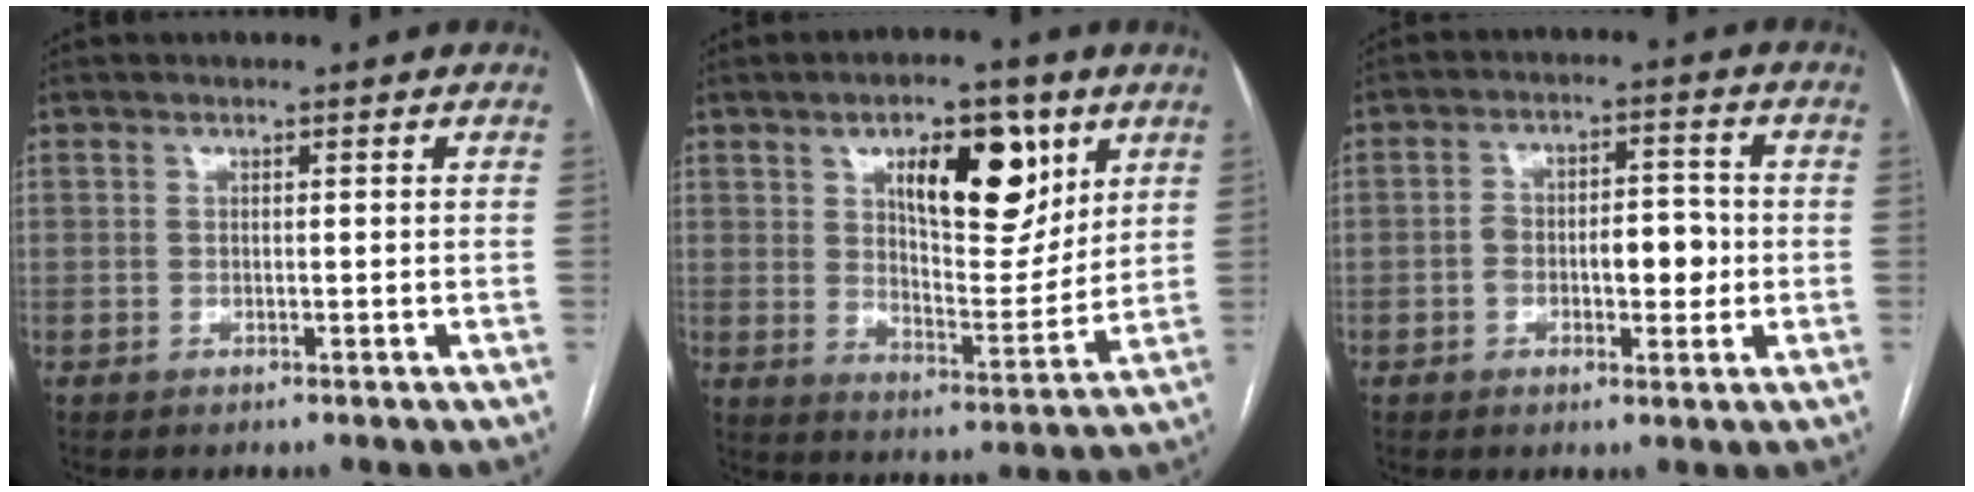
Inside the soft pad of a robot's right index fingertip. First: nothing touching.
{"total": 14.1, "force": [6.5, 5.4, 11.3], "torque": [-0.166, 0.001, 0.107]}
{"total": 7.3, "force": [-1.1, 3.5, 6.4], "torque": [-0.104, 0.019, -0.015]}